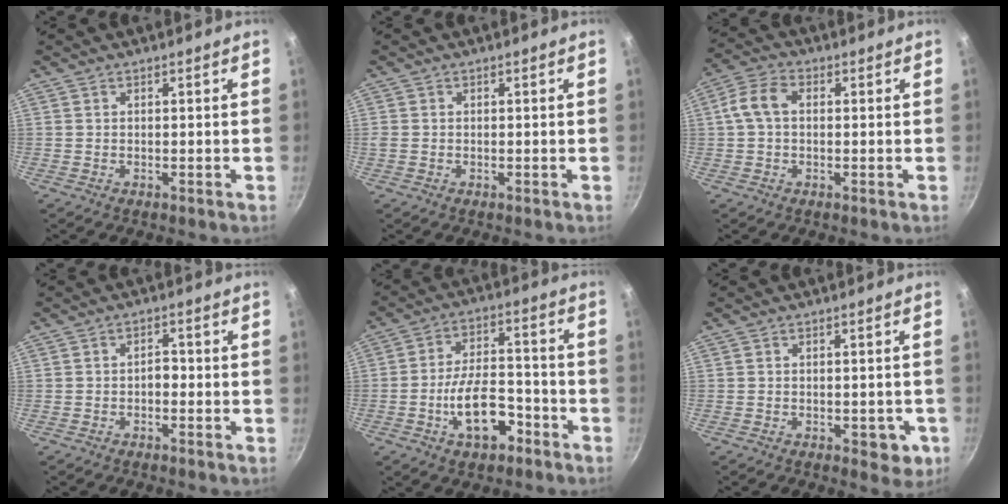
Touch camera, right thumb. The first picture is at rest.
{"total": 1.1, "force": [-0.1, 0.9, 0.6], "torque": [-0.016, -0.001, 0.000]}
{"total": 6.2, "force": [0.6, 4.1, 4.5], "torque": [-0.092, 0.021, 0.006]}
{"total": 2.2, "force": [-0.7, 1.4, 1.5], "torque": [-0.011, 0.012, -0.016]}
{"total": 11.5, "force": [-5.0, 5.9, 8.5], "torque": [-0.137, 0.038, -0.083]}
{"total": 4.4, "force": [-1.8, 2.4, 3.3], "torque": [-0.016, 0.005, -0.020]}